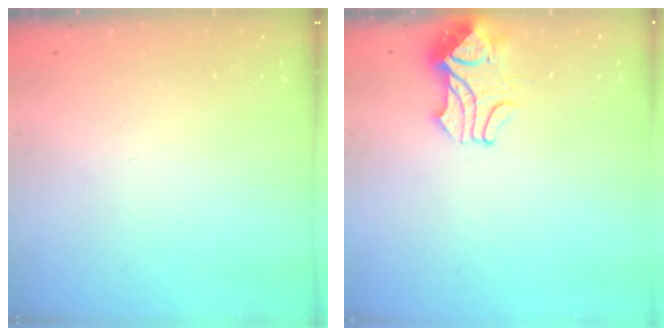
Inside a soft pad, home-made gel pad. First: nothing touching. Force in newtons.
{"total": 2.2, "press": 2.0, "slide": 0.8}